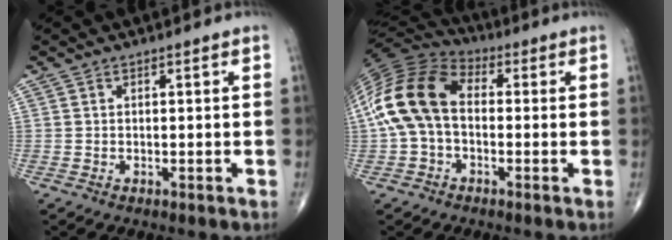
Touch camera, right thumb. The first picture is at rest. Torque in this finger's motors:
{"motor_torque": [-0.45, 1.26, 0.57, -0.48, 0.28]}